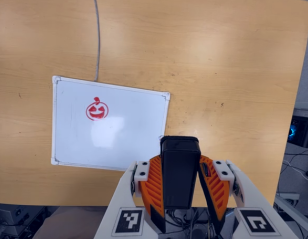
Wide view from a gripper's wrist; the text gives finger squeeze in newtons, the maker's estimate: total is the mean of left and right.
{"total": 4.7, "left": 3.9, "right": 5.5}